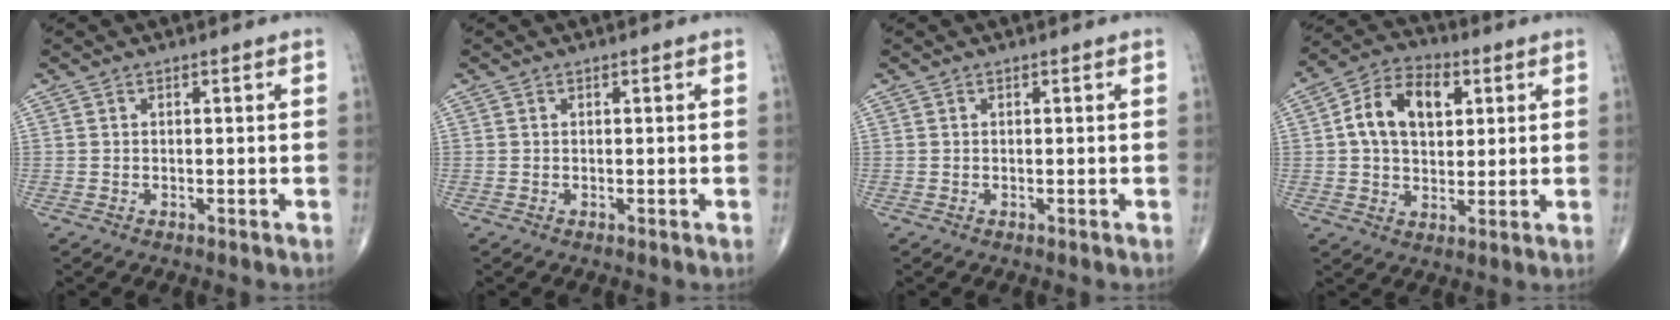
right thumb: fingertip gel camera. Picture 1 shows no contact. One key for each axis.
{"total": 0.0}
{"total": 0.0}
{"total": 12.4, "fx": 3.0, "fy": 8.2, "fz": 8.8, "tx": -0.130, "ty": 0.009, "tz": 0.045}